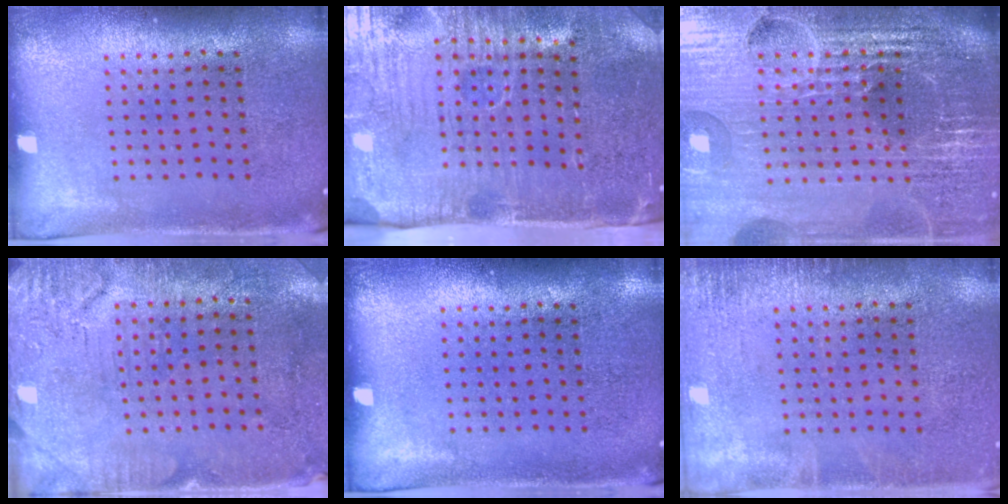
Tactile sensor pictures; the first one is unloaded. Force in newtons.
{"total": 5.2, "press": 4.4, "slide": 2.8}
{"total": 6.7, "press": 5.9, "slide": 3.3}
{"total": 3.2, "press": 2.6, "slide": 1.8}
{"total": 0.0}
{"total": 1.5, "press": 1.5, "slide": 0.2}